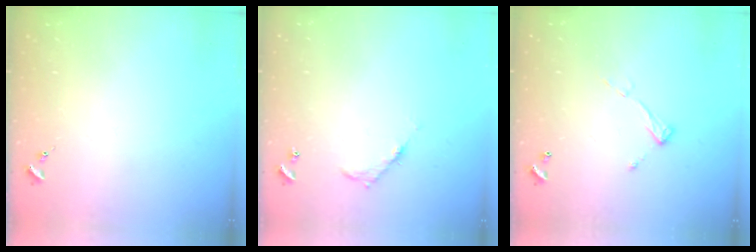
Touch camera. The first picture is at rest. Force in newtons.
{"total": 5.3, "press": 5.3, "slide": 0.4}
{"total": 6.7, "press": 6.7, "slide": 0.3}